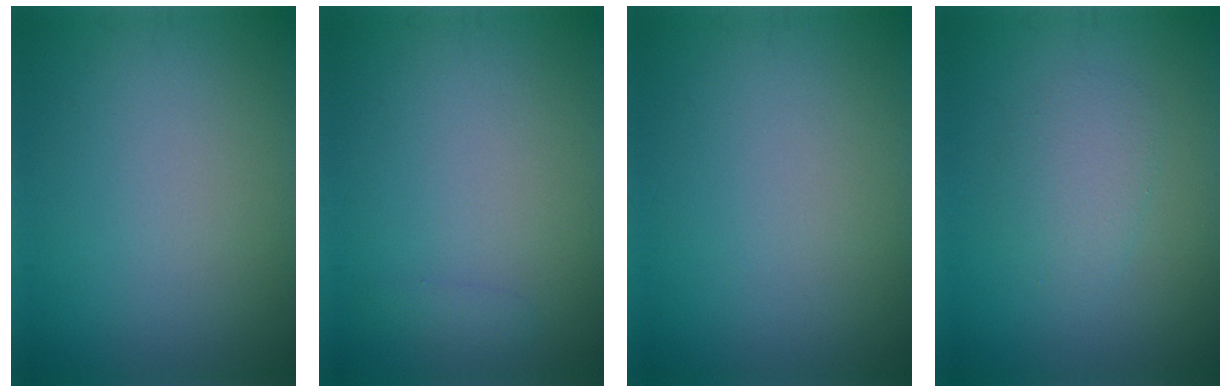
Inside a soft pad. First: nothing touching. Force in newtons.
{"total": 0.8, "press": 0.8, "slide": 0.0}
{"total": 0.0}
{"total": 2.2, "press": 2.2, "slide": 0.1}